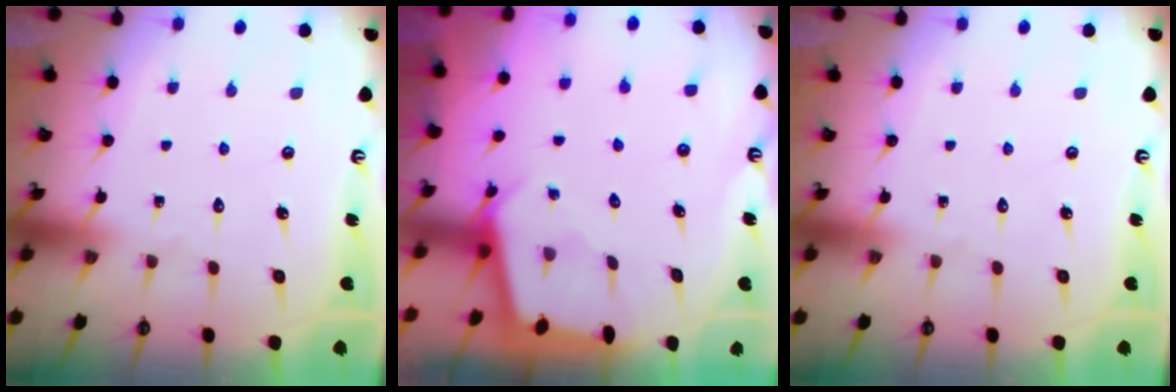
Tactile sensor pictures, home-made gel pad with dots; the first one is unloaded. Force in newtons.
{"total": 2.3, "press": 2.3, "slide": 0.3}
{"total": 0.0}